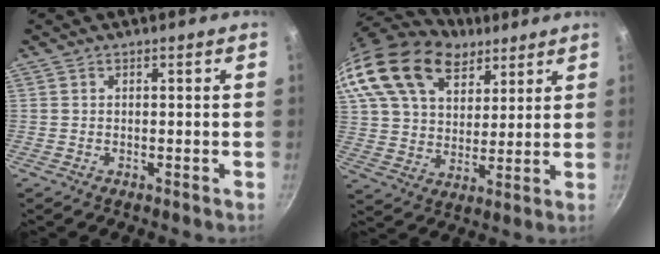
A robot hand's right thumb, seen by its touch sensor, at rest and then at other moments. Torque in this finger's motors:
{"motor_torque": [0.53, 2.81, 1.20, 0.59, 0.50]}